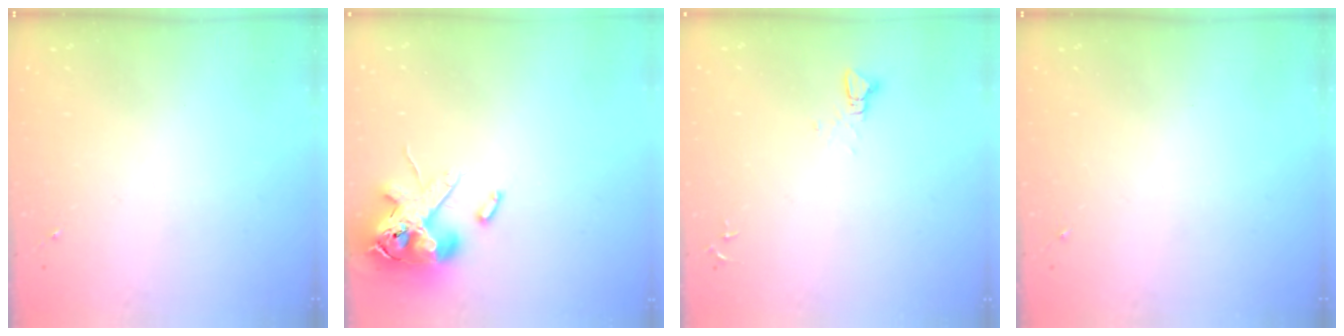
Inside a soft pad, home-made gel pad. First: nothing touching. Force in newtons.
{"total": 14.2, "press": 14.0, "slide": 2.3}
{"total": 2.3, "press": 2.3, "slide": 0.1}
{"total": 0.0}